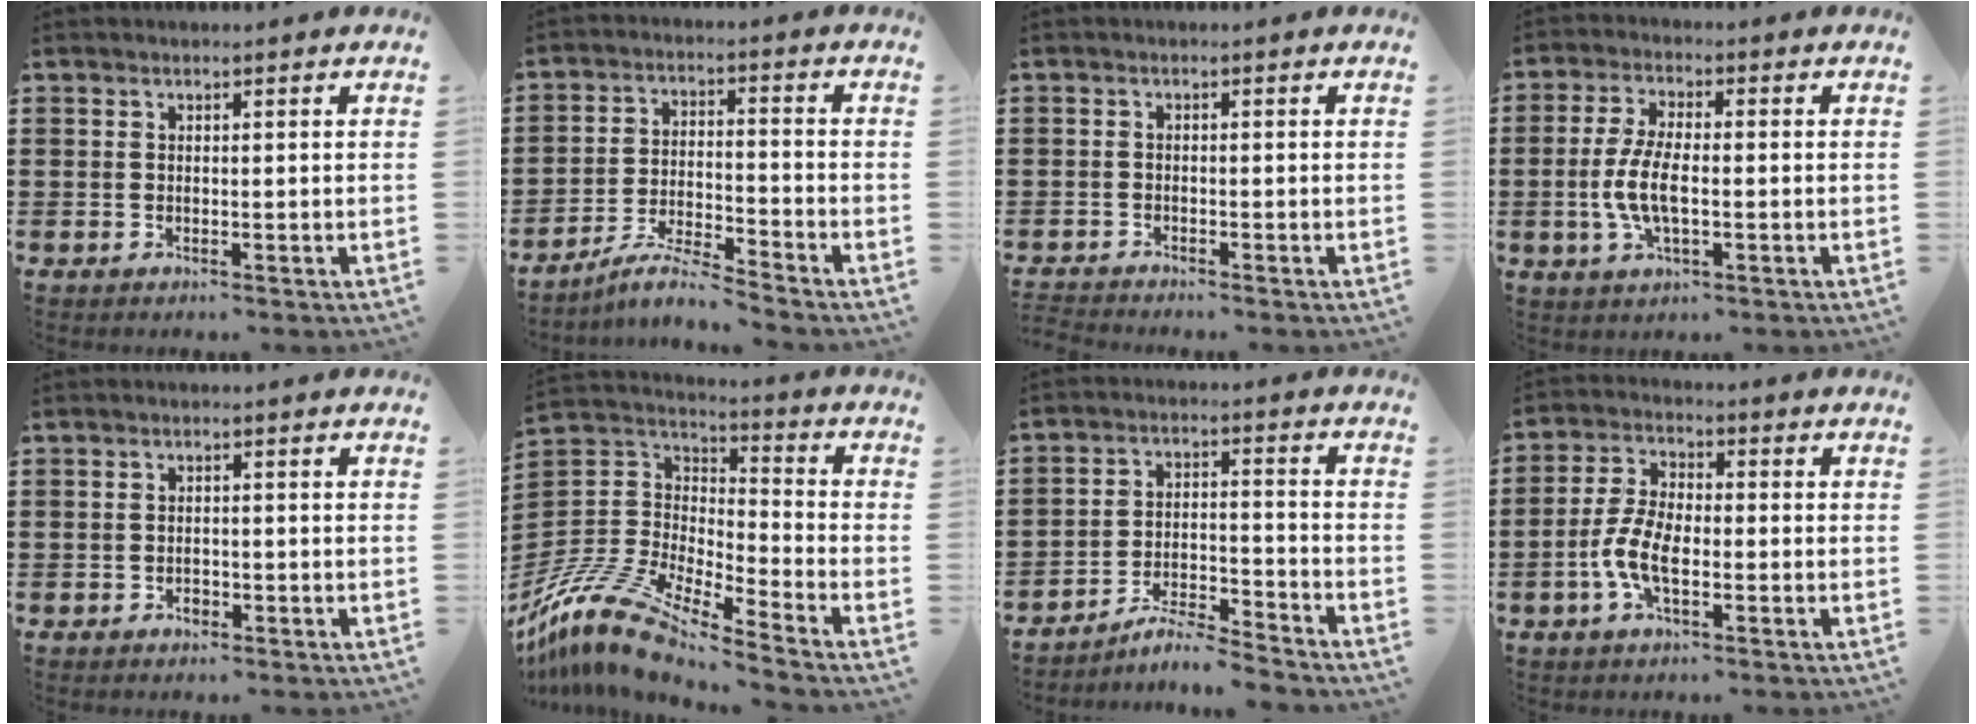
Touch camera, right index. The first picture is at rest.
{"total": 6.2, "force": [-5.7, -0.2, 2.4], "torque": [-0.061, -0.011, -0.114]}
{"total": 1.3, "force": [-1.3, 0.0, -0.1], "torque": [0.000, 0.001, -0.028]}
{"total": 6.3, "force": [-1.2, 2.4, 5.7], "torque": [-0.127, -0.004, -0.029]}
{"total": 1.2, "force": [-0.8, 0.8, 0.5], "torque": [-0.011, -0.003, -0.015]}
{"total": 12.3, "force": [-10.7, 2.4, 5.7], "torque": [-0.143, 0.009, -0.218]}
{"total": 5.7, "force": [-5.5, 0.2, 1.8], "torque": [-0.039, -0.001, -0.108]}
{"total": 6.7, "force": [-2.2, 3.0, 5.5], "torque": [-0.135, -0.006, -0.049]}